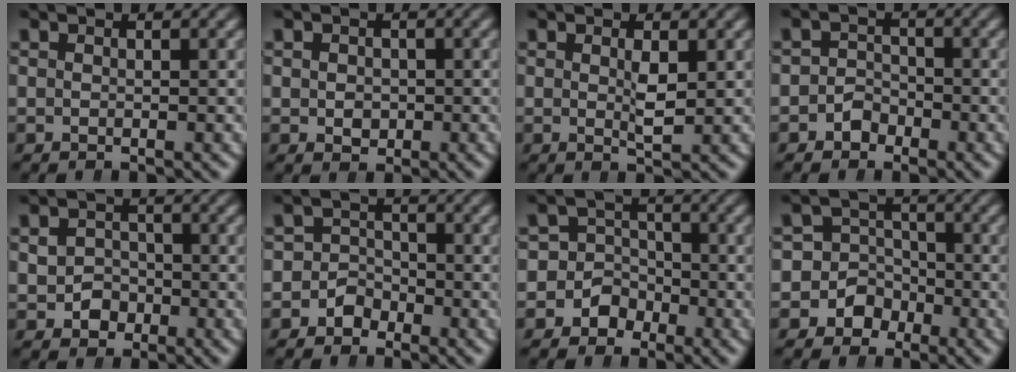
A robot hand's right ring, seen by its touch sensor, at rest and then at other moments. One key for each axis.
{"total": 1.0, "fx": -0.1, "fy": 0.9, "fz": 0.4, "tx": -0.018, "ty": -0.016, "tz": 0.006}
{"total": 1.5, "fx": 0.3, "fy": 0.1, "fz": 1.4, "tx": -0.034, "ty": -0.015, "tz": 0.007}
{"total": 2.3, "fx": -1.5, "fy": 1.7, "fz": 0.0, "tx": -0.006, "ty": -0.009, "tz": -0.027}
{"total": 2.1, "fx": -0.8, "fy": 1.9, "fz": 0.4, "tx": -0.006, "ty": -0.013, "tz": -0.009}
{"total": 3.2, "fx": -1.7, "fy": 2.7, "fz": 0.2, "tx": -0.015, "ty": -0.009, "tz": -0.032}
{"total": 6.8, "fx": -2.1, "fy": 6.3, "fz": 1.5, "tx": -0.057, "ty": -0.025, "tz": -0.037}
{"total": 8.5, "fx": -2.5, "fy": 7.9, "fz": 2.0, "tx": -0.076, "ty": -0.036, "tz": -0.042}